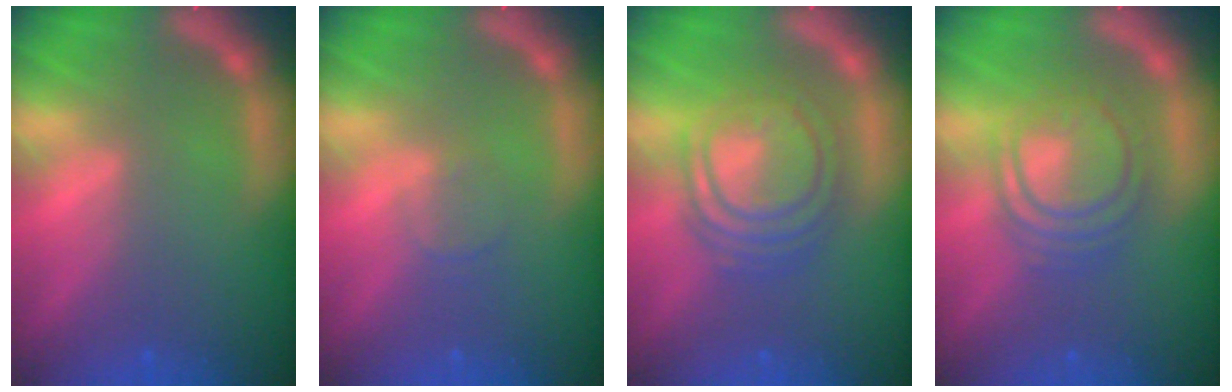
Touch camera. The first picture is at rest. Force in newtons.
{"total": 1.4}
{"total": 8.1}
{"total": 6.5}